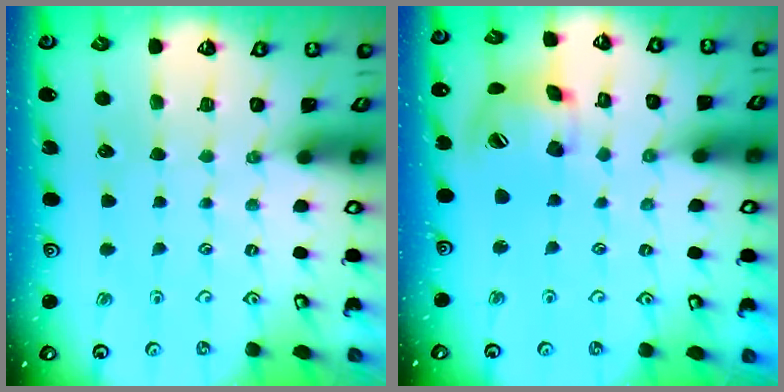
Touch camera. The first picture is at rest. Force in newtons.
{"total": 14.4, "press": 14.3, "slide": 2.2}